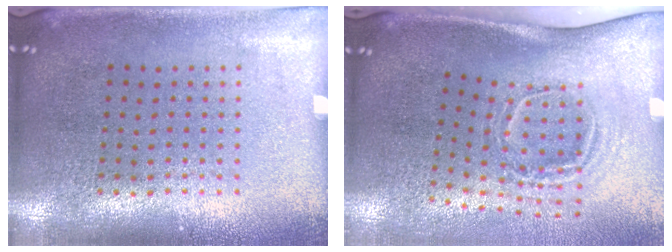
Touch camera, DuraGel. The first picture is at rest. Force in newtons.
{"total": 1.9, "press": 1.2, "slide": 1.6}